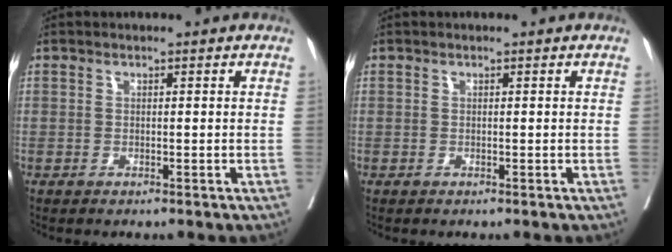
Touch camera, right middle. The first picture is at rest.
{"total": 0.0}